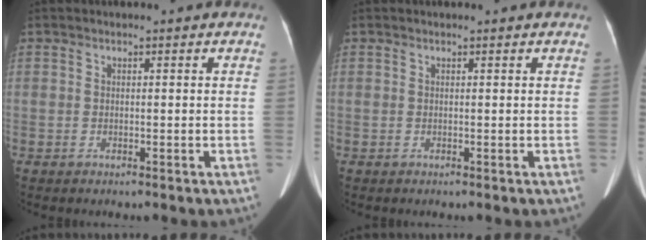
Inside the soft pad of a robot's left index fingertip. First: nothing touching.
{"total": 0.5, "force": [0.5, -0.1, 0.2], "torque": [-0.009, -0.001, 0.007]}